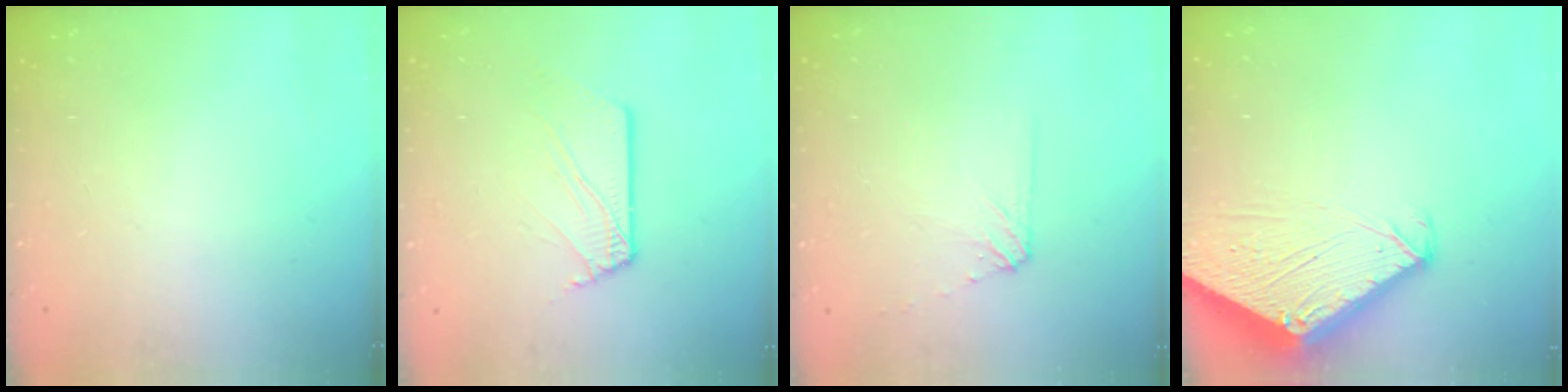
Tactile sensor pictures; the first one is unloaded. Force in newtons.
{"total": 3.3, "press": 3.2, "slide": 0.3}
{"total": 5.5, "press": 5.4, "slide": 0.7}
{"total": 4.2, "press": 4.2, "slide": 0.4}